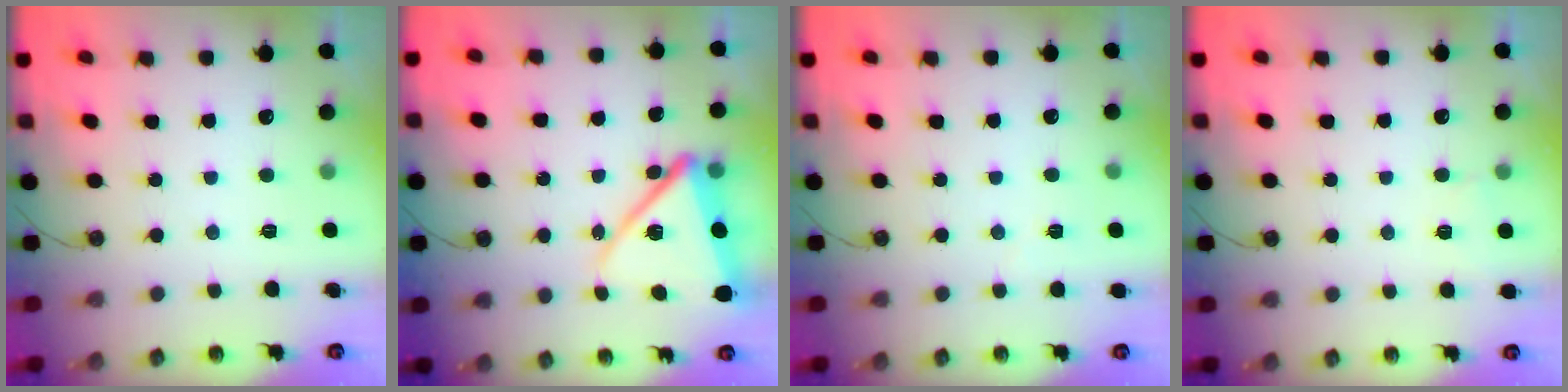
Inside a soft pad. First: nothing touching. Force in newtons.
{"total": 15.1, "press": 15.0, "slide": 1.5}
{"total": 2.2, "press": 2.2, "slide": 0.7}
{"total": 3.2, "press": 2.5, "slide": 2.0}